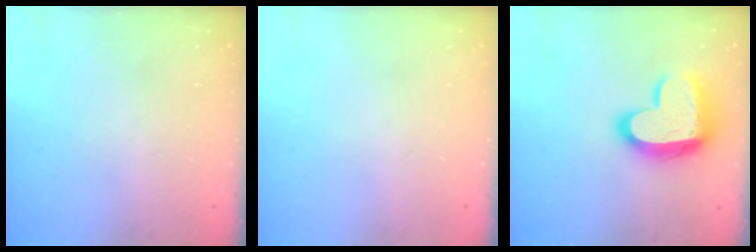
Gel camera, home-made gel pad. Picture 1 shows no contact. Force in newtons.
{"total": 0.0}
{"total": 16.3, "press": 16.3, "slide": 1.0}